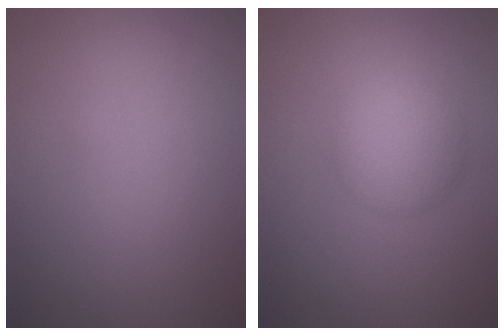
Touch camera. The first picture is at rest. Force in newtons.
{"total": 4.3, "press": 4.3, "slide": 0.1}